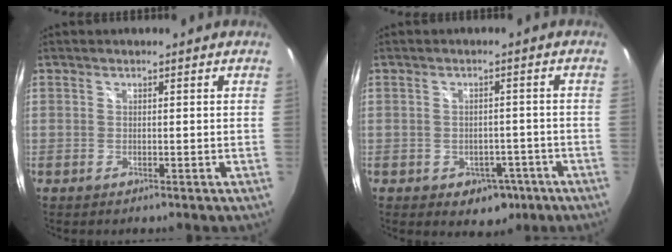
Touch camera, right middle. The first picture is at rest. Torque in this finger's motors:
{"motor_torque": [0.51, -0.50, 0.03, 0.03]}